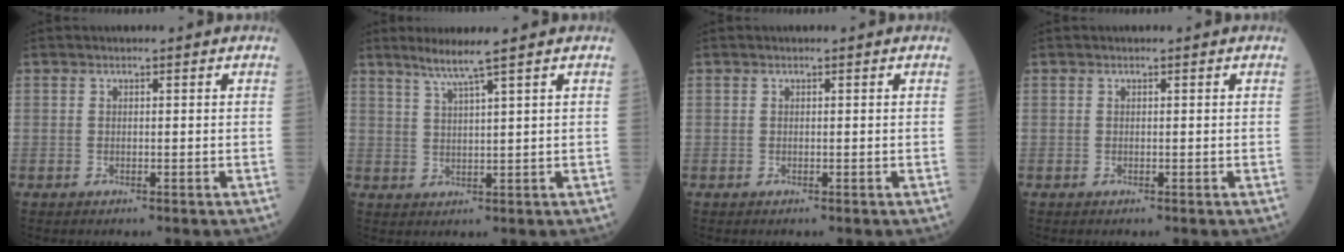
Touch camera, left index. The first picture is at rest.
{"total": 4.2, "force": [3.0, -1.3, 2.7], "torque": [-0.057, -0.007, 0.061]}
{"total": 0.0}
{"total": 0.0}